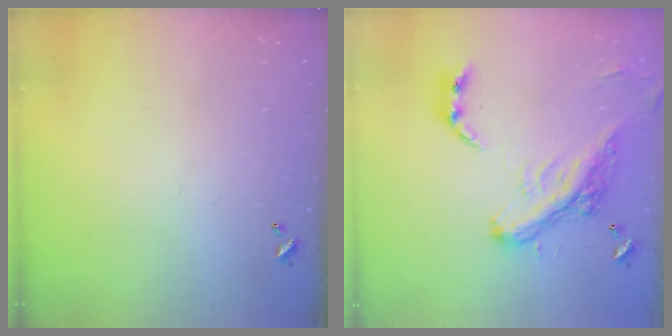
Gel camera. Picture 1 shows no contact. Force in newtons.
{"total": 10.0, "press": 9.8, "slide": 2.0}